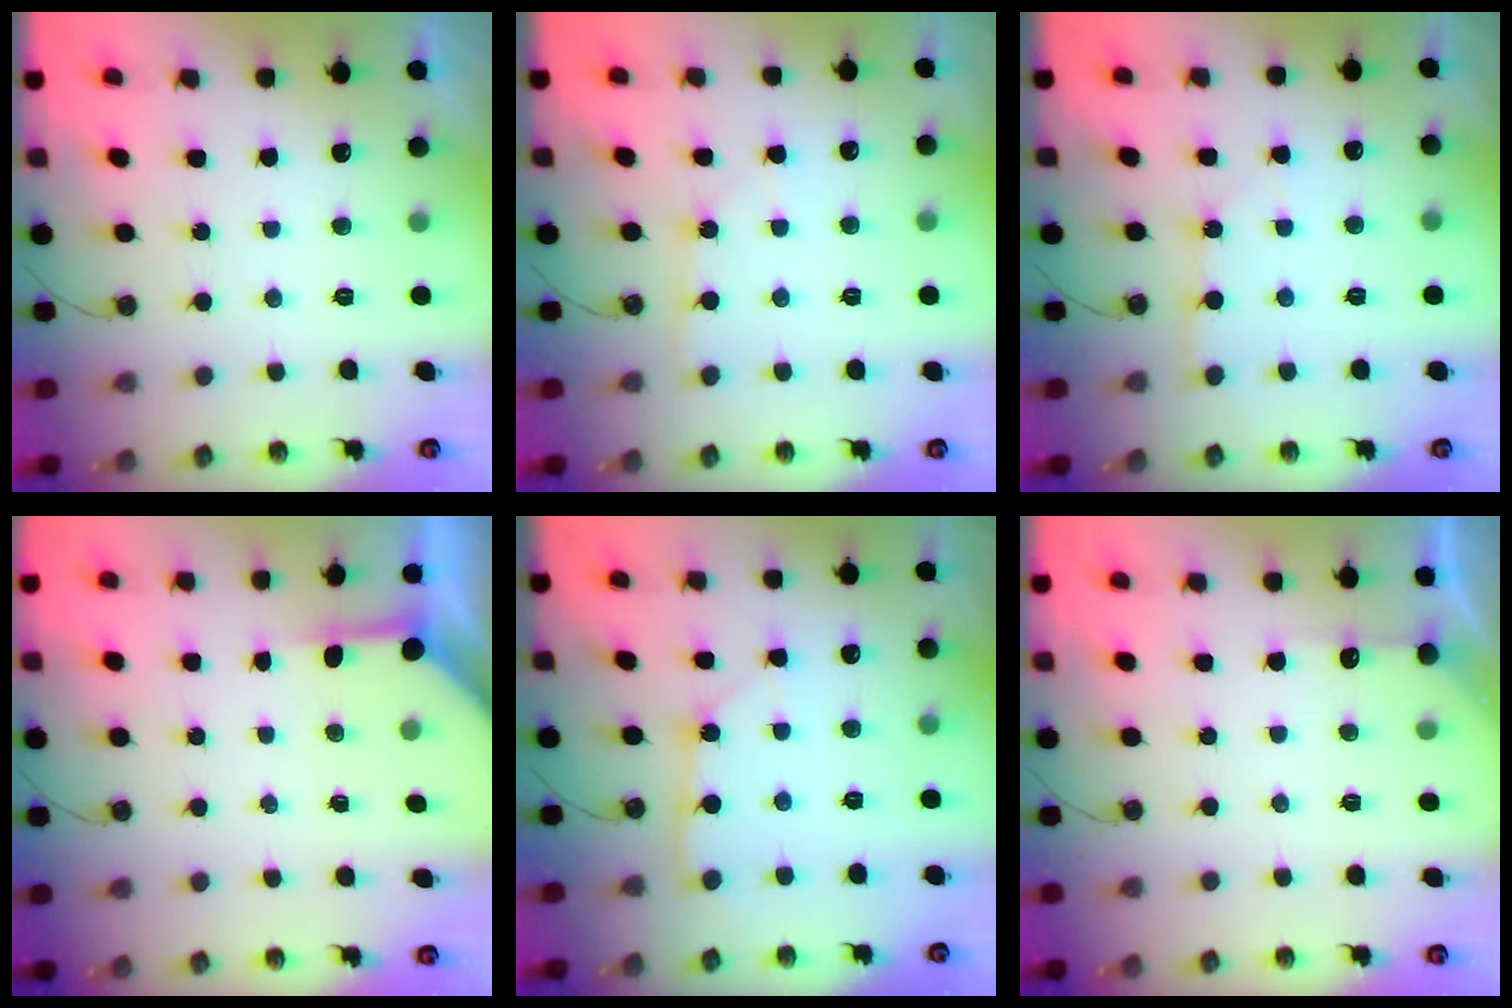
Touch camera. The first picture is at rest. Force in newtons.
{"total": 3.9, "press": 3.9, "slide": 0.5}
{"total": 3.8, "press": 3.7, "slide": 0.5}
{"total": 3.9, "press": 3.8, "slide": 0.4}
{"total": 2.9, "press": 2.9, "slide": 0.2}
{"total": 4.9, "press": 4.9, "slide": 0.5}